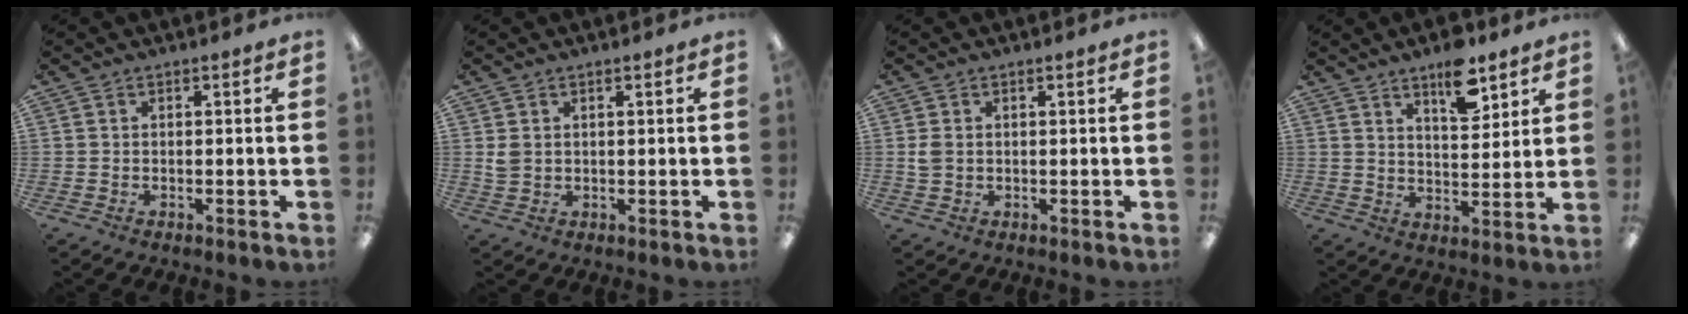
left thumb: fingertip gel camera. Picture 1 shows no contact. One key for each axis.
{"total": 2.5, "fx": 0.9, "fy": 1.7, "fz": 1.5, "tx": -0.033, "ty": 0.003, "tz": 0.016}
{"total": 2.1, "fx": 0.5, "fy": 1.5, "fz": 1.5, "tx": -0.031, "ty": 0.005, "tz": 0.008}
{"total": 10.0, "fx": 7.0, "fy": 3.9, "fz": 6.0, "tx": -0.078, "ty": -0.044, "tz": 0.116}